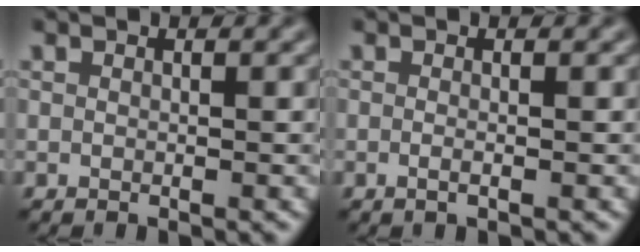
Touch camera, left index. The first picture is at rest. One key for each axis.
{"total": 1.1, "fx": -0.3, "fy": 0.4, "fz": 1.0, "tx": -0.012, "ty": -0.011, "tz": -0.015}